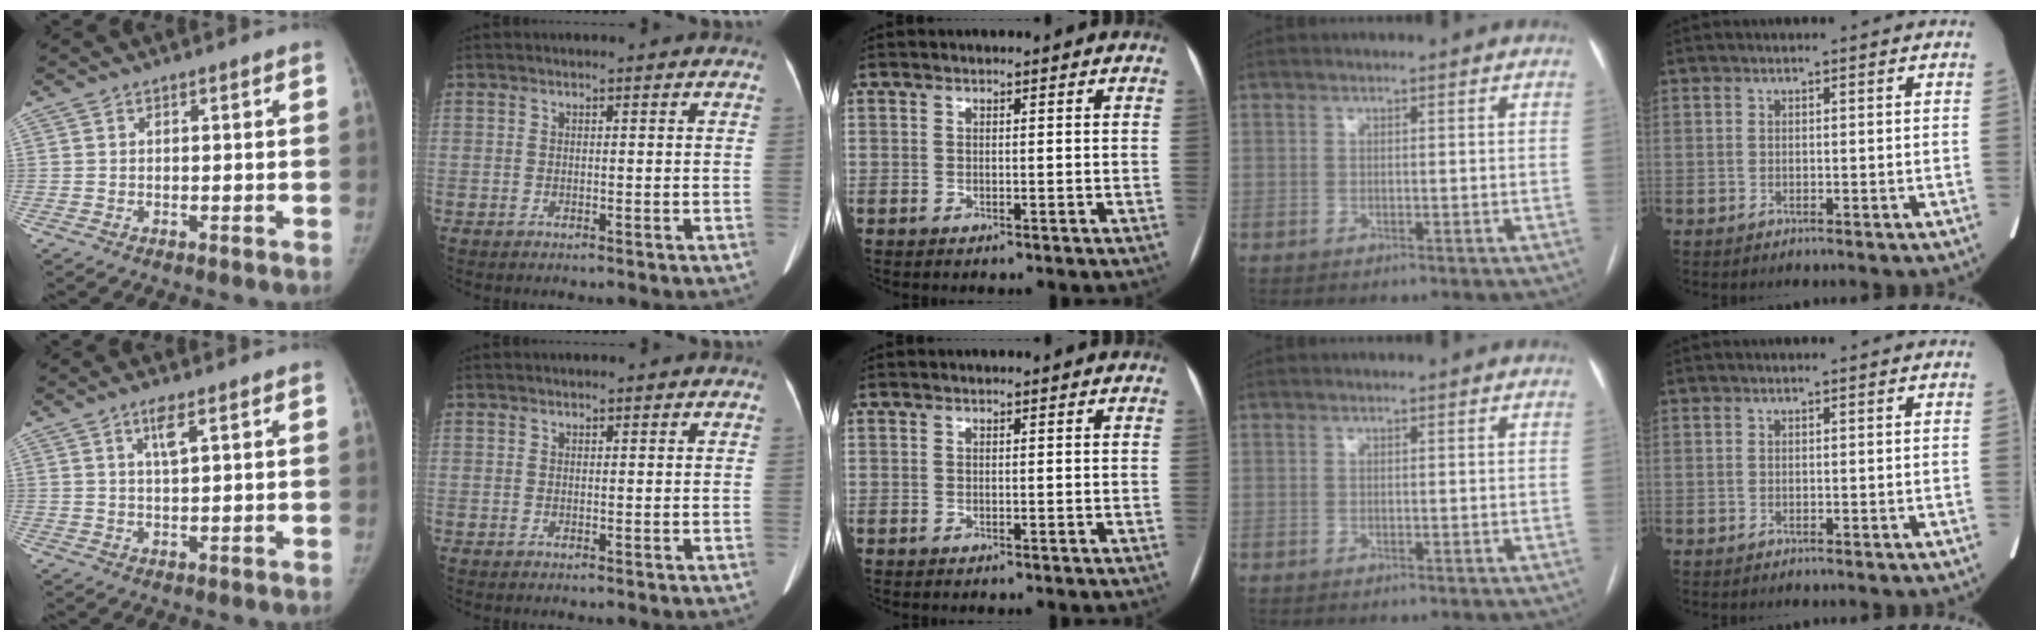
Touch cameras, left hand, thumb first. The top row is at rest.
{"thumb": {"total": 3.1, "force": [1.5, 0.7, 2.7], "torque": [-0.049, -0.006, 0.030]}, "index": {"total": 0.7, "force": [0.4, 0.4, 0.4], "torque": [-0.005, -0.003, 0.003]}}